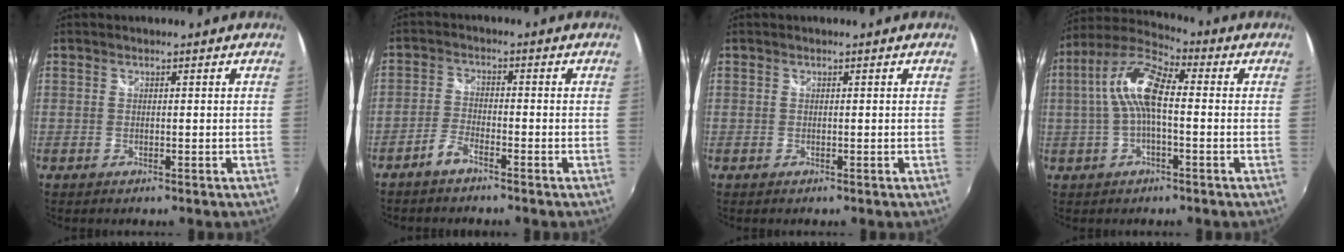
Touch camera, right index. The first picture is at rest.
{"total": 3.0, "force": [-2.5, 0.8, 1.4], "torque": [-0.046, 0.006, -0.054]}
{"total": 0.0}
{"total": 10.9, "force": [0.4, 3.8, 10.2], "torque": [-0.208, 0.023, 0.003]}